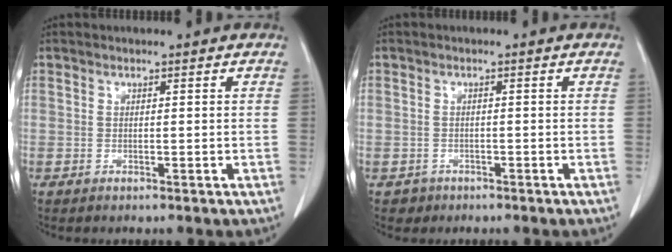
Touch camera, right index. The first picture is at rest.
{"total": 1.9, "force": [-1.0, 1.5, -0.2], "torque": [0.000, 0.009, -0.018]}